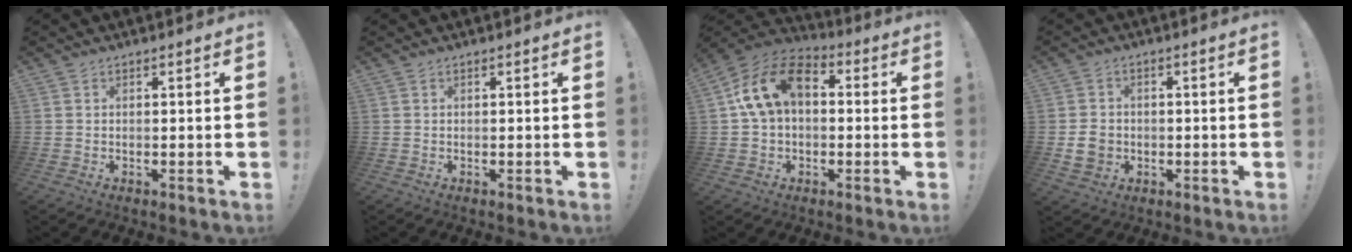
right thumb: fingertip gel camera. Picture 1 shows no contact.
{"total": 0.0}
{"total": 15.3, "force": [3.6, 9.9, 11.2], "torque": [-0.210, 0.015, 0.068]}
{"total": 6.0, "force": [-1.0, 5.0, 3.1], "torque": [-0.046, 0.006, -0.016]}